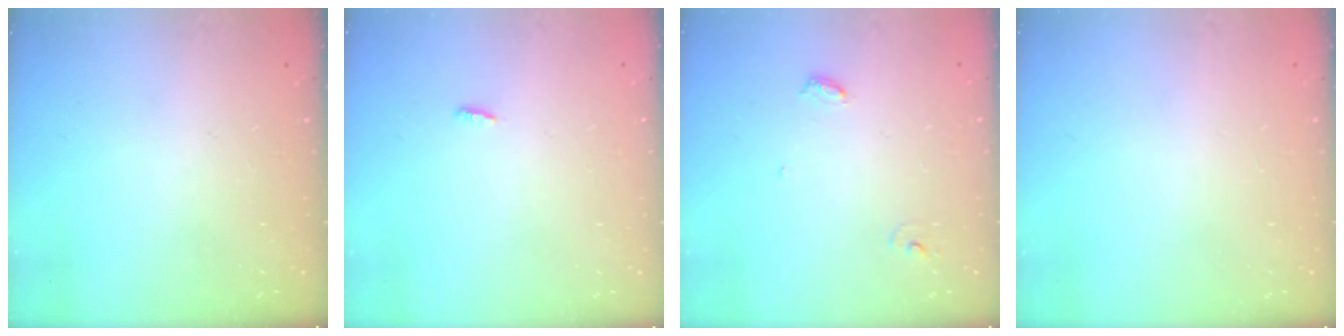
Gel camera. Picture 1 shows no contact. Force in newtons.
{"total": 2.8, "press": 2.7, "slide": 0.8}
{"total": 4.0, "press": 4.0, "slide": 0.3}
{"total": 0.8, "press": 0.8, "slide": 0.1}